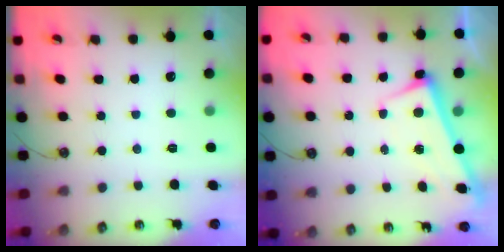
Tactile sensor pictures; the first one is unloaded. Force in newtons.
{"total": 2.9, "press": 2.8, "slide": 0.4}